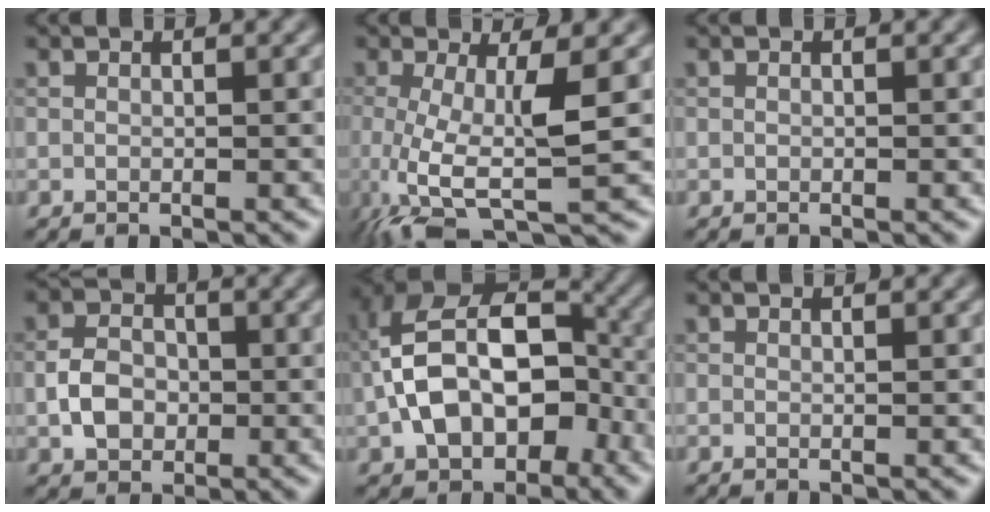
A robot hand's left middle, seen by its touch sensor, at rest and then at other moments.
{"total": 7.3, "force": [-1.2, 1.8, 6.9], "torque": [-0.140, -0.011, -0.026]}
{"total": 0.0}
{"total": 3.3, "force": [-0.8, 2.6, 1.9], "torque": [-0.037, 0.005, -0.018]}
{"total": 12.6, "force": [-2.6, 7.8, 9.5], "torque": [-0.163, 0.013, -0.055]}
{"total": 0.0}